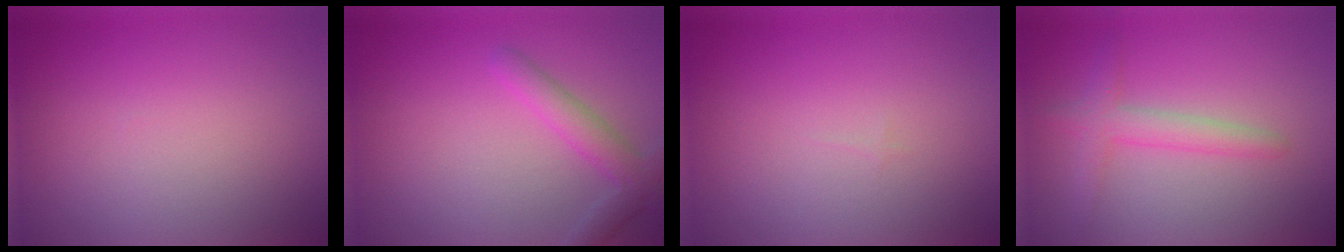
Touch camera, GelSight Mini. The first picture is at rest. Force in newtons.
{"total": 3.0, "press": 3.0, "slide": 0.2}
{"total": 0.0}
{"total": 2.7, "press": 2.6, "slide": 0.1}